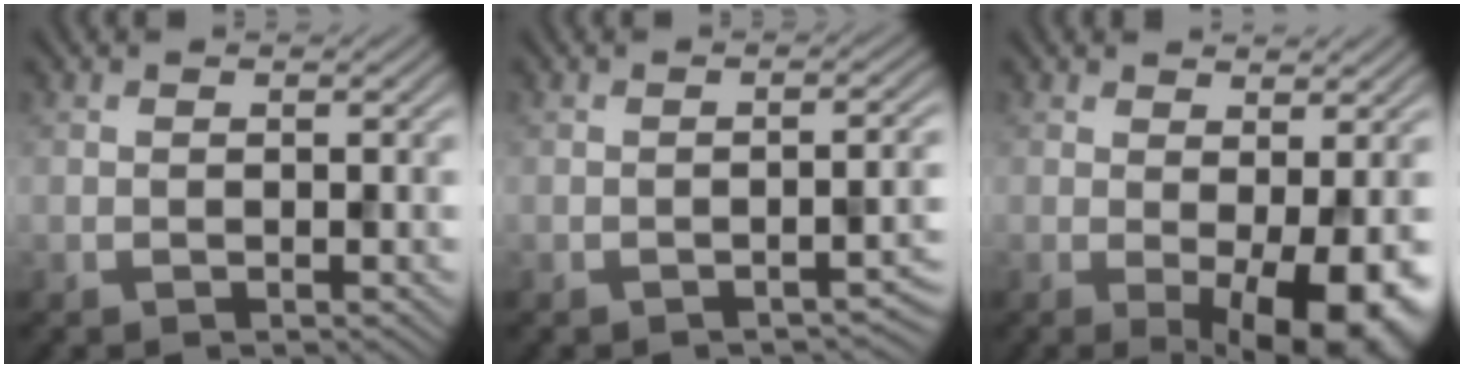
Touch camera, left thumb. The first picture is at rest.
{"total": 2.7, "force": [-1.7, 0.6, 2.1], "torque": [-0.026, 0.005, -0.027]}
{"total": 7.0, "force": [-0.7, 2.8, 6.3], "torque": [-0.093, -0.012, -0.002]}